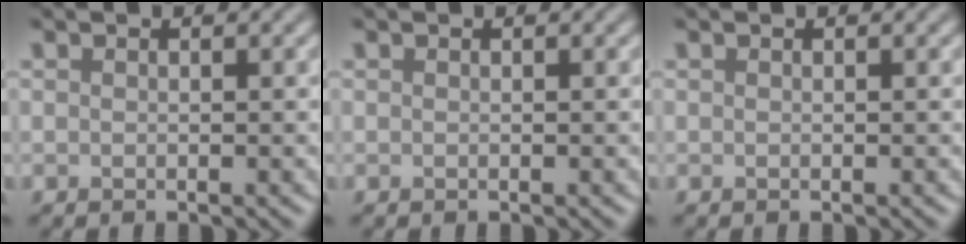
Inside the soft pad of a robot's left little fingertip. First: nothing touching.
{"total": 0.0}
{"total": 0.0}